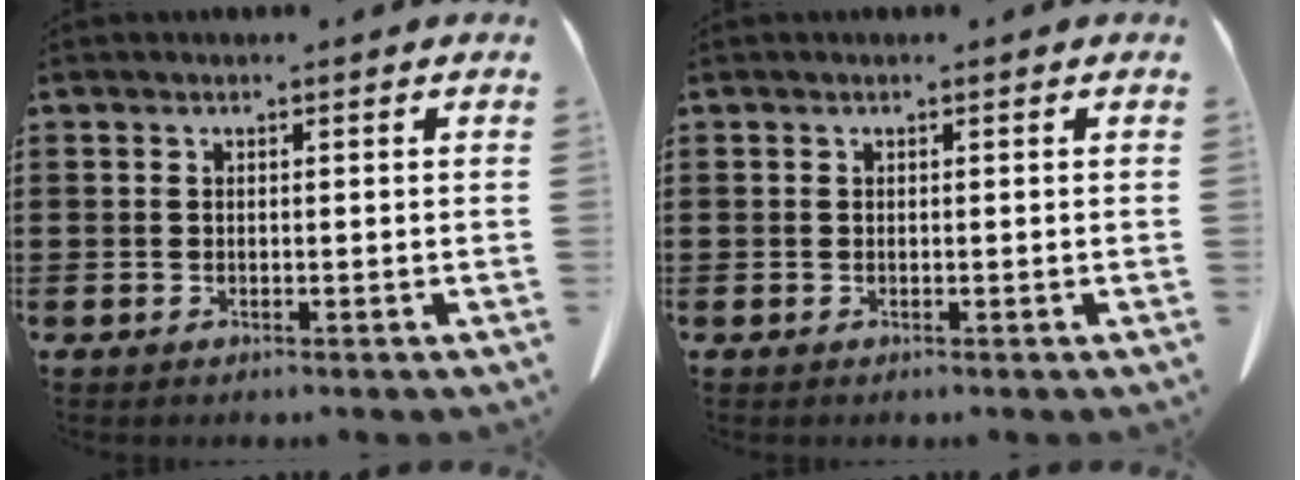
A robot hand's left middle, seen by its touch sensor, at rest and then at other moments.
{"total": 0.0}